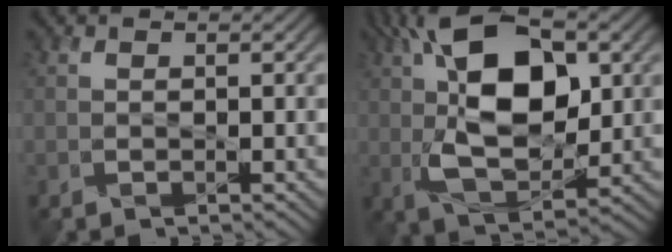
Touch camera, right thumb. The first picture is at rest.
{"total": 14.5, "force": [3.5, 7.3, 12.0], "torque": [-0.224, 0.011, 0.057]}